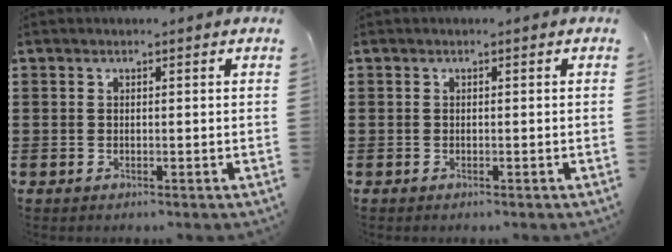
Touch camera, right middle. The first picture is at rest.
{"total": 0.0}